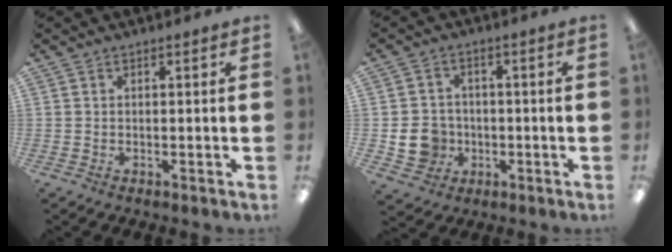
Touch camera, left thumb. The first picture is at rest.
{"total": 8.2, "force": [-1.8, 7.5, 3.0], "torque": [-0.077, 0.017, -0.026]}